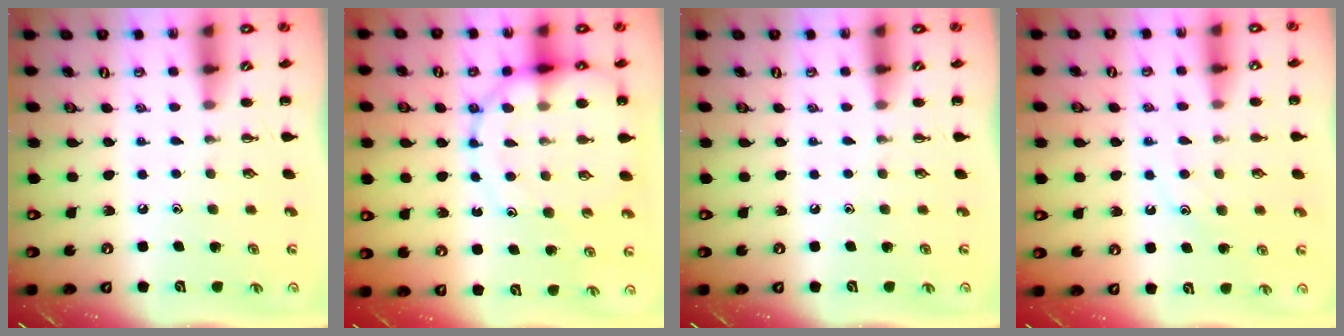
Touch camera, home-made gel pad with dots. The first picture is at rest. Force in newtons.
{"total": 13.9, "press": 13.6, "slide": 2.8}
{"total": 0.0}
{"total": 10.6, "press": 10.5, "slide": 1.2}